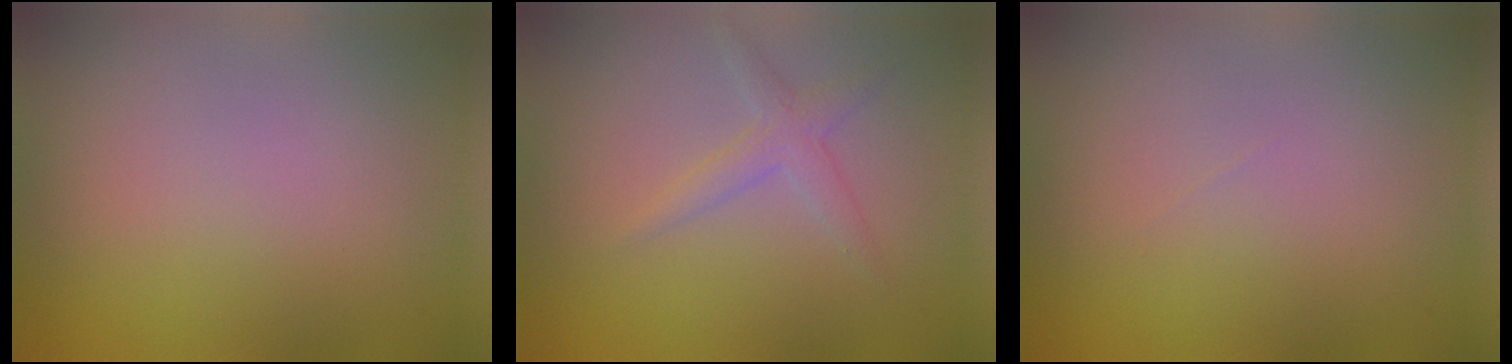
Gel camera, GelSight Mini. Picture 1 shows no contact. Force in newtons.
{"total": 1.8, "press": 1.8, "slide": 0.0}
{"total": 0.0}